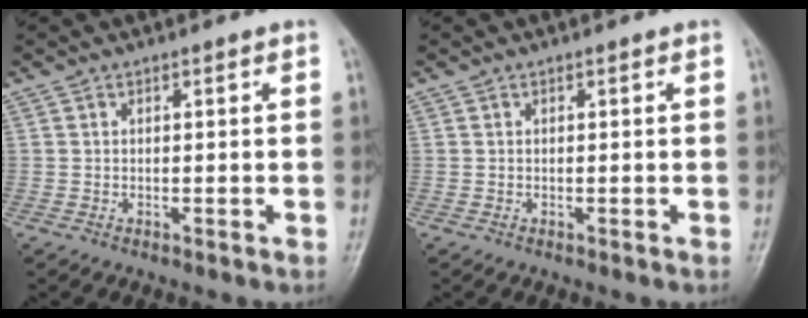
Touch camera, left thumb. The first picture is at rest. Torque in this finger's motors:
{"motor_torque": [0.01, 0.01, 0.00, 0.00, 0.00]}